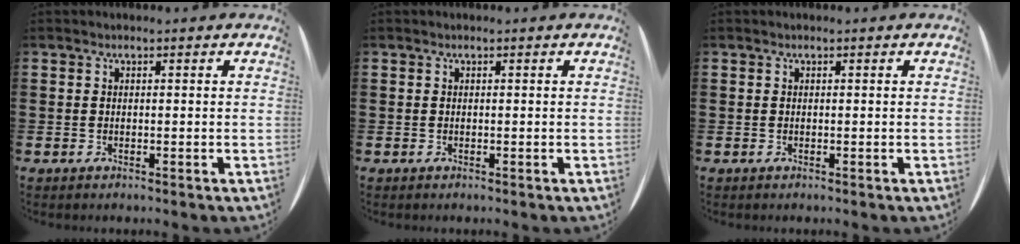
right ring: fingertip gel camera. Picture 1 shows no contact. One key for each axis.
{"total": 0.0}
{"total": 0.0}